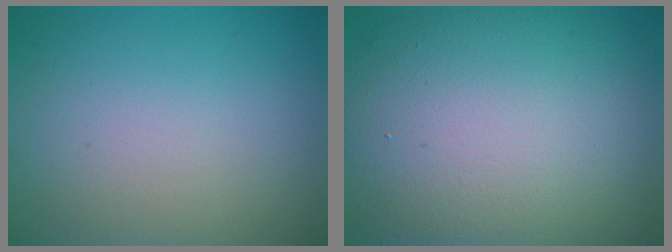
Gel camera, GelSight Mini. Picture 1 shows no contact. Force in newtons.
{"total": 14.7, "press": 14.7, "slide": 0.9}